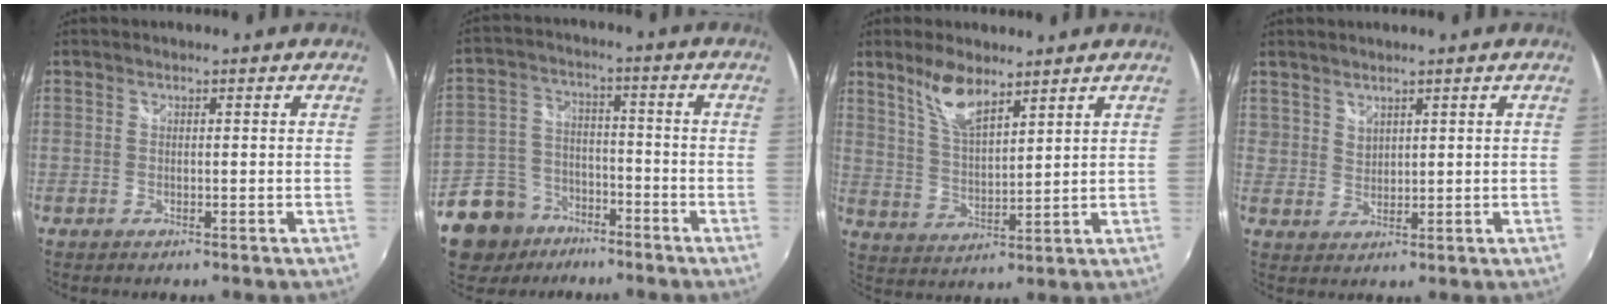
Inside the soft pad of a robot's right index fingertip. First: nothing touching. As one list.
[{"total": 12.9, "force": [-8.3, 9.2, 3.7], "torque": [-0.108, 0.026, -0.131]}, {"total": 8.0, "force": [5.7, 2.4, 5.1], "torque": [-0.098, 0.004, 0.116]}, {"total": 2.8, "force": [2.4, 1.3, 0.4], "torque": [0.001, 0.006, 0.048]}]